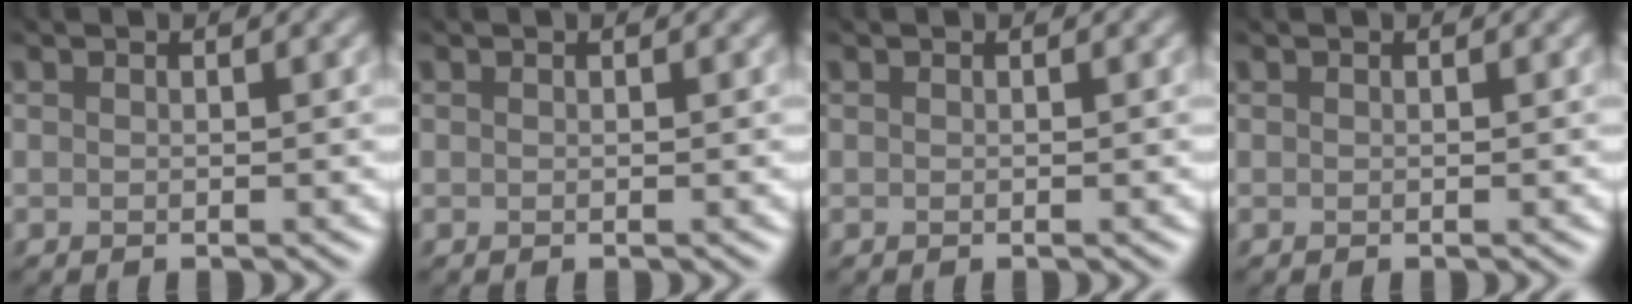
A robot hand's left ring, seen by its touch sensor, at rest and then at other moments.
{"total": 0.0}
{"total": 0.0}
{"total": 0.0}